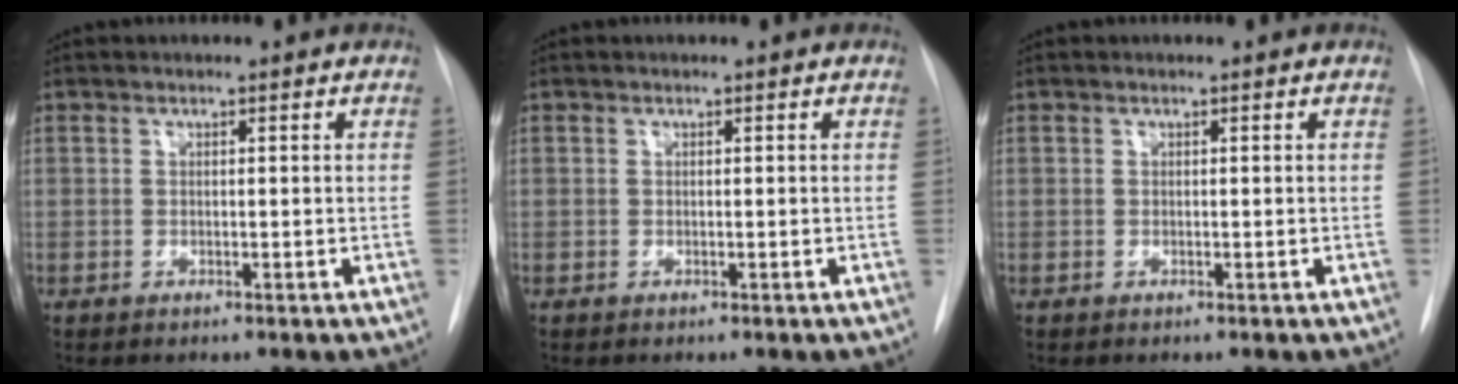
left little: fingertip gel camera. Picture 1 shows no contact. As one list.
[{"total": 0.0}, {"total": 0.0}]